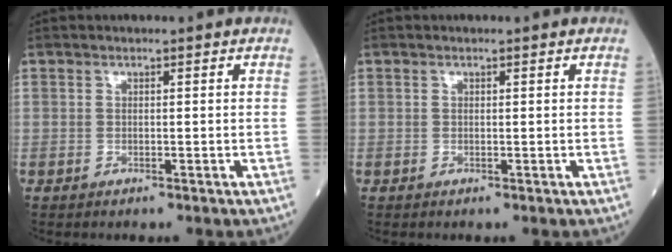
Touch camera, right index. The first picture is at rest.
{"total": 0.0}